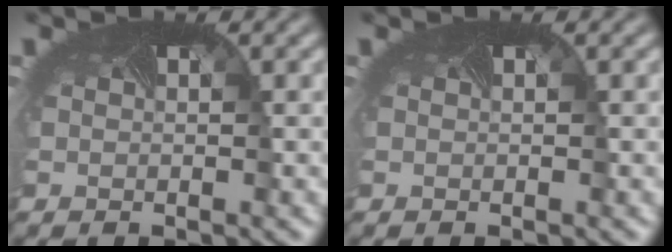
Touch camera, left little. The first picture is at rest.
{"total": 0.0}